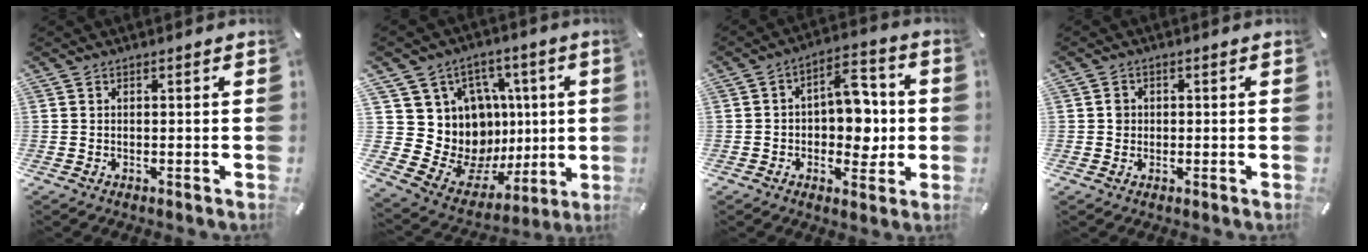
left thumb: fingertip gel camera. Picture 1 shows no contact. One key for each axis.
{"total": 14.9, "fx": 1.8, "fy": 14.0, "fz": 4.7, "tx": -0.052, "ty": -0.056, "tz": 0.071}
{"total": 11.0, "fx": -0.6, "fy": 7.7, "fz": 7.9, "tx": -0.093, "ty": 0.009, "tz": -0.008}
{"total": 2.0, "fx": -0.1, "fy": 1.9, "fz": 0.7, "tx": -0.006, "ty": 0.004, "tz": -0.007}